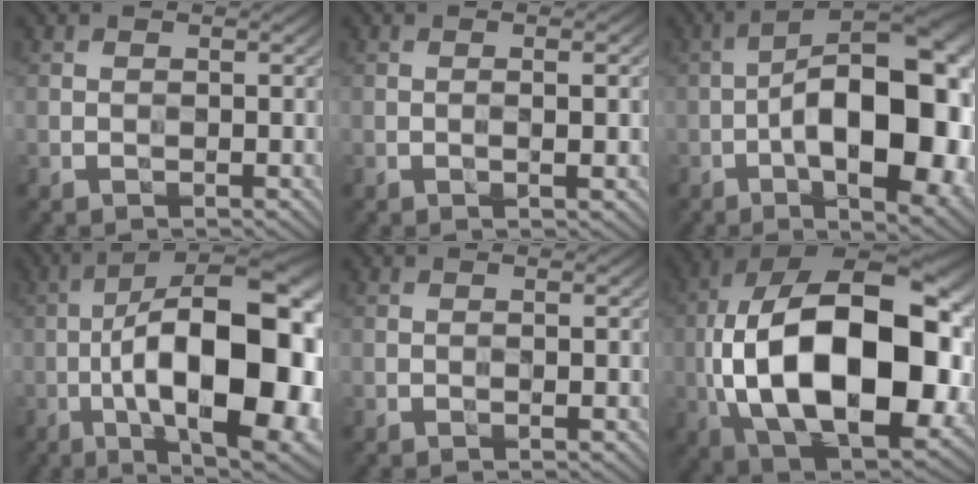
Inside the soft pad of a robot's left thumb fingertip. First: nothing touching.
{"total": 2.6, "force": [-0.1, 0.3, 2.6], "torque": [-0.040, 0.003, -0.004]}
{"total": 19.1, "force": [-3.7, 8.3, 16.9], "torque": [-0.232, 0.009, -0.059]}
{"total": 21.0, "force": [-4.1, 8.2, 18.9], "torque": [-0.272, 0.019, -0.069]}
{"total": 0.8, "force": [-0.1, 0.0, 0.7], "torque": [-0.012, -0.001, -0.002]}
{"total": 23.3, "force": [-2.2, 12.1, 19.8], "torque": [-0.379, -0.018, -0.033]}